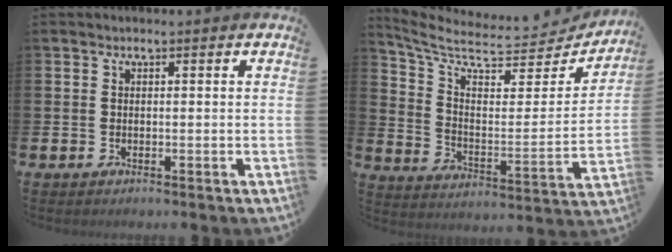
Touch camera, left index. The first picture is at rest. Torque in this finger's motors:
{"motor_torque": [0.23, -0.79, -0.24, 0.01]}